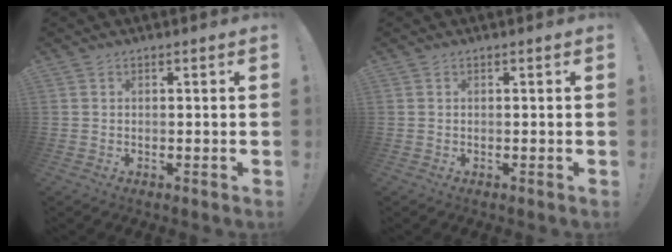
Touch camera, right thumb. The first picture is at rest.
{"total": 0.0}